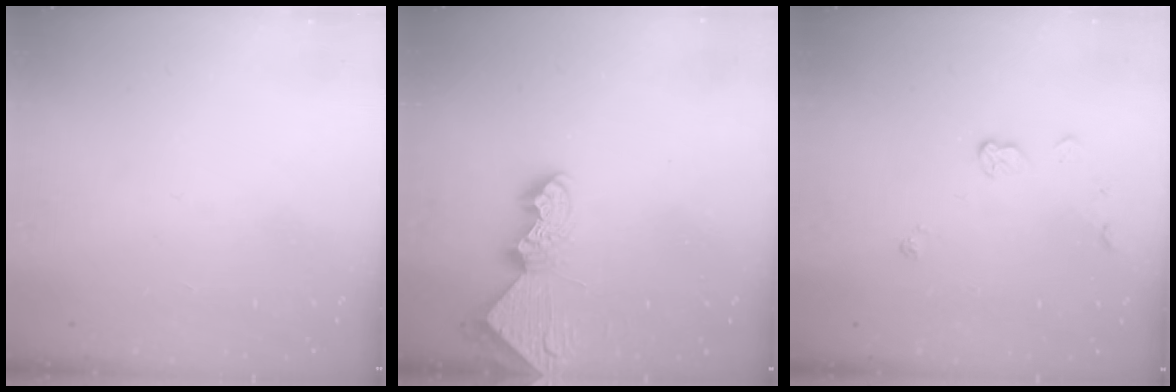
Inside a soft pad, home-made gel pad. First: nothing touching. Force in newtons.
{"total": 7.0, "press": 6.9, "slide": 0.5}
{"total": 4.7, "press": 4.7, "slide": 0.6}